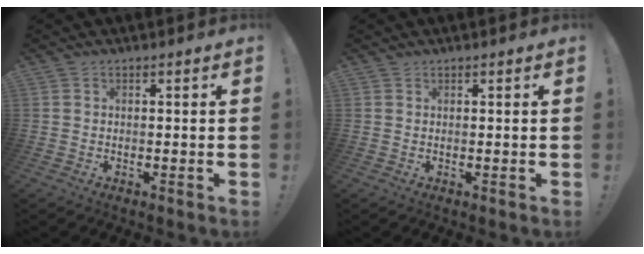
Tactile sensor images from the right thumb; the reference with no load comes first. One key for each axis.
{"total": 0.5, "fx": 0.5, "fy": 0.2, "fz": 0.0, "tx": 0.001, "ty": -0.001, "tz": 0.010}